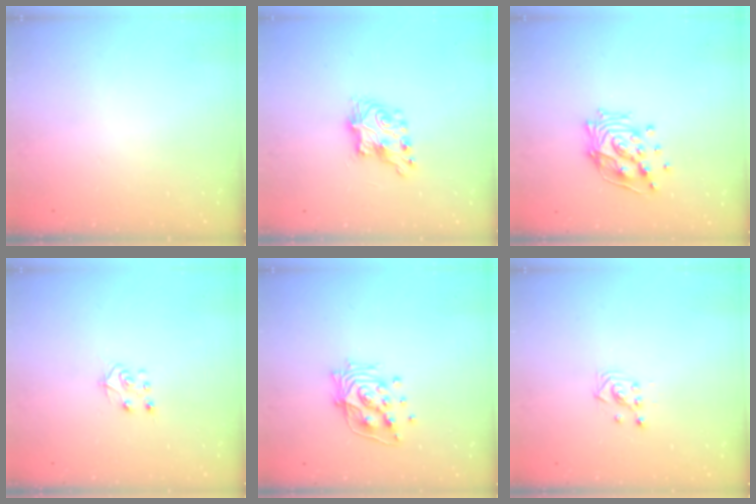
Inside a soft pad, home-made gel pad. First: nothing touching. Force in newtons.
{"total": 7.5, "press": 7.5, "slide": 0.4}
{"total": 14.4, "press": 14.3, "slide": 1.7}
{"total": 6.9, "press": 6.9, "slide": 0.6}
{"total": 13.7, "press": 13.4, "slide": 3.0}
{"total": 3.3, "press": 3.3, "slide": 0.2}